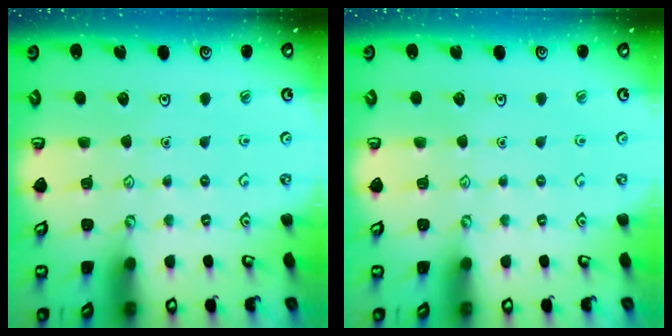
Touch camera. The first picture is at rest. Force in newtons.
{"total": 0.0}